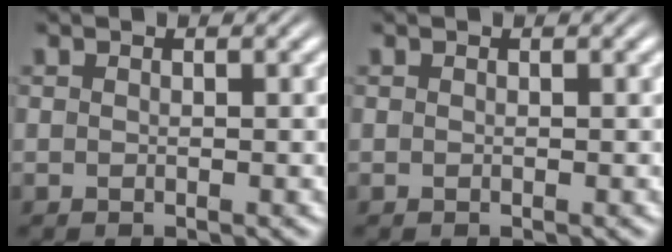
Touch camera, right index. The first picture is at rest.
{"total": 0.0}